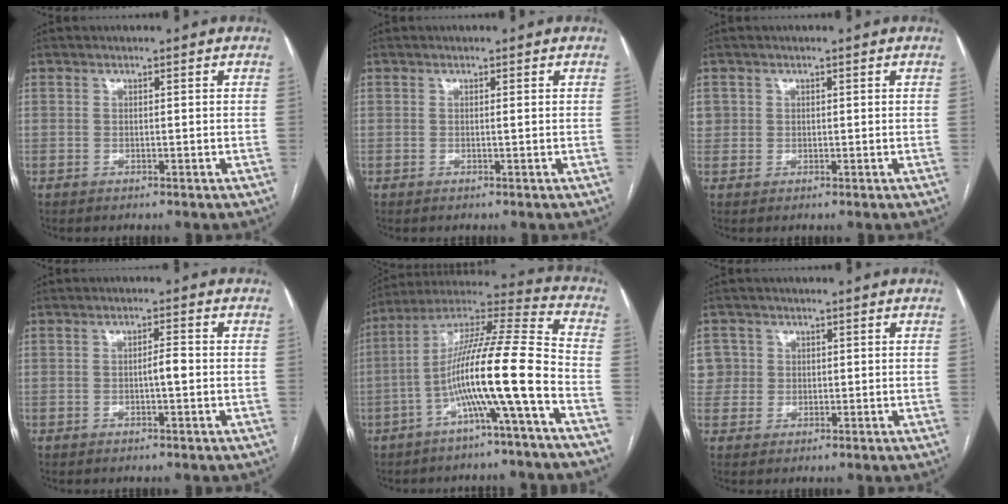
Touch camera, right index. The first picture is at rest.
{"total": 0.0}
{"total": 2.4, "force": [0.6, 2.2, 0.4], "torque": [0.001, 0.010, 0.014]}
{"total": 2.4, "force": [-0.4, 0.3, 2.3], "torque": [-0.037, 0.003, -0.008]}
{"total": 15.3, "force": [-5.3, -0.7, 14.4], "torque": [-0.254, 0.018, -0.100]}
{"total": 4.4, "force": [1.1, 4.3, -0.1], "torque": [0.016, 0.017, 0.024]}